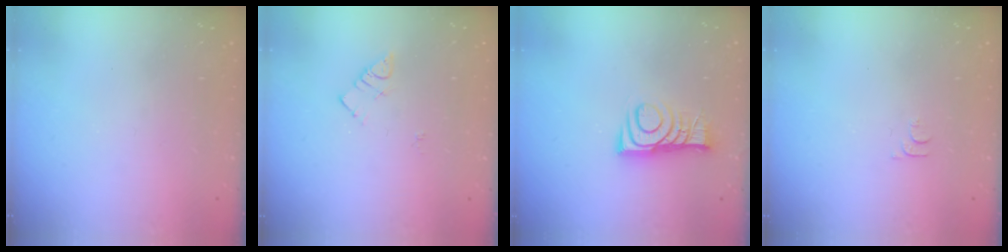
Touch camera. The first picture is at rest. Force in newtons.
{"total": 4.1, "press": 4.0, "slide": 0.7}
{"total": 9.1, "press": 9.1, "slide": 0.4}
{"total": 4.6, "press": 4.5, "slide": 0.7}